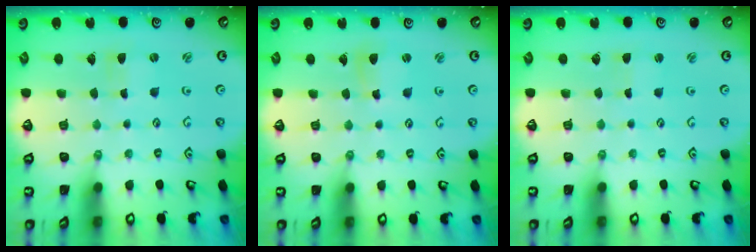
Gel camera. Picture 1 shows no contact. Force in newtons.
{"total": 4.6, "press": 4.5, "slide": 0.5}
{"total": 0.0}